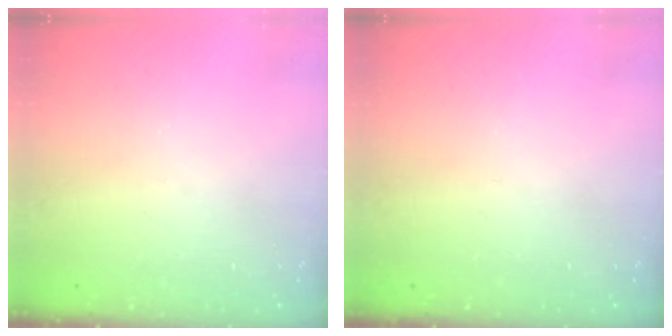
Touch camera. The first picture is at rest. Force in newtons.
{"total": 0.0}